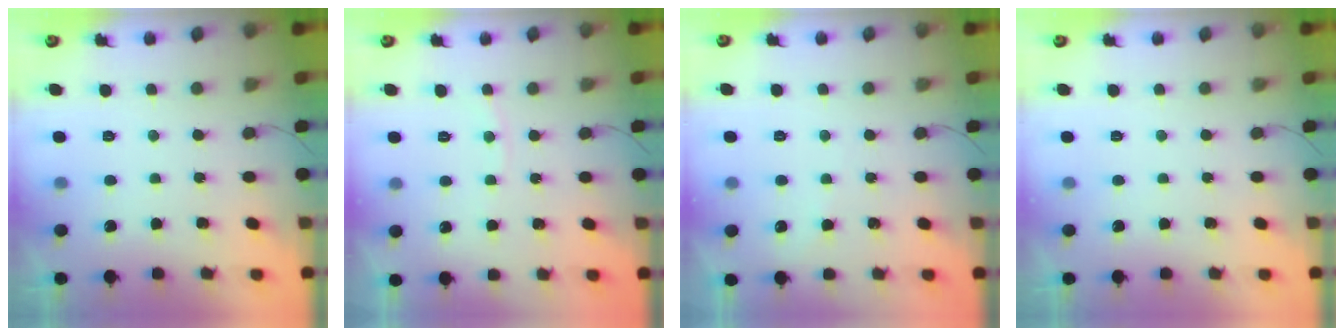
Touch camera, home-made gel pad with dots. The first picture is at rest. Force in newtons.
{"total": 2.5, "press": 2.5, "slide": 0.2}
{"total": 3.4, "press": 3.3, "slide": 0.6}
{"total": 0.0}